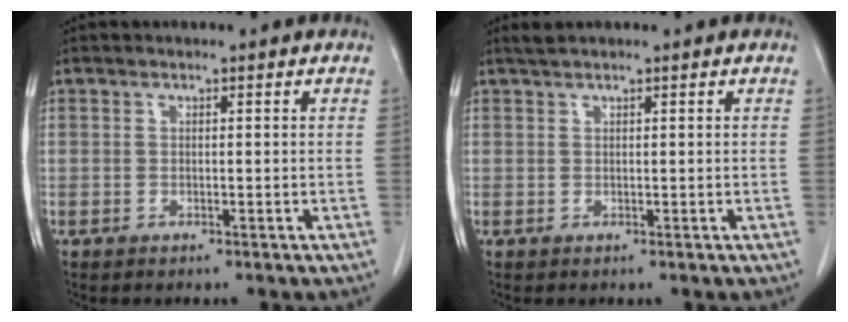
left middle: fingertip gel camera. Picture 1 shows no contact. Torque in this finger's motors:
{"motor_torque": [-0.03, 0.05, -0.04, 0.01]}